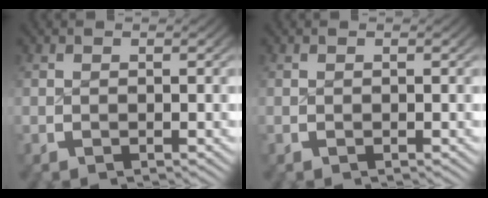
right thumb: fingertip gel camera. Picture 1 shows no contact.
{"total": 0.0}